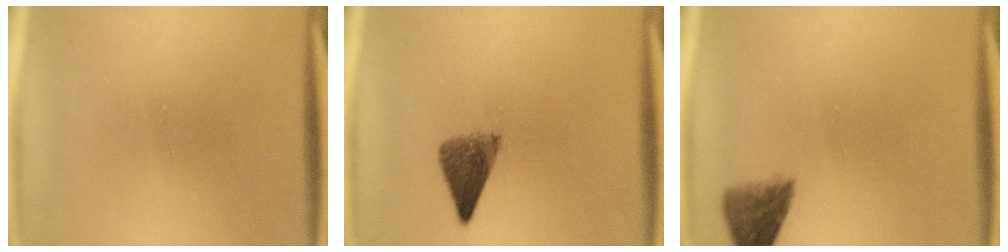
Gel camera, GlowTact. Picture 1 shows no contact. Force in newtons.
{"total": 4.8}
{"total": 5.0}